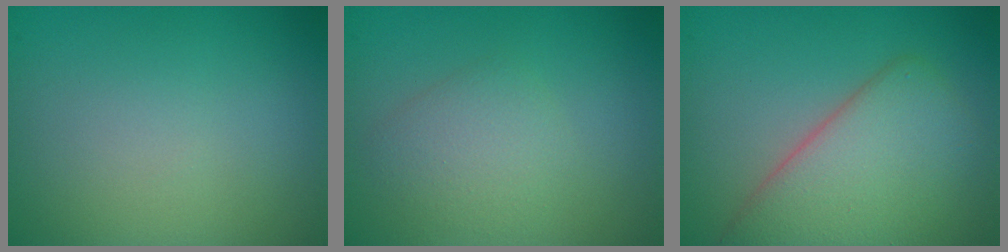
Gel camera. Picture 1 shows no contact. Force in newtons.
{"total": 2.4, "press": 2.4, "slide": 0.1}
{"total": 6.4, "press": 6.4, "slide": 0.4}